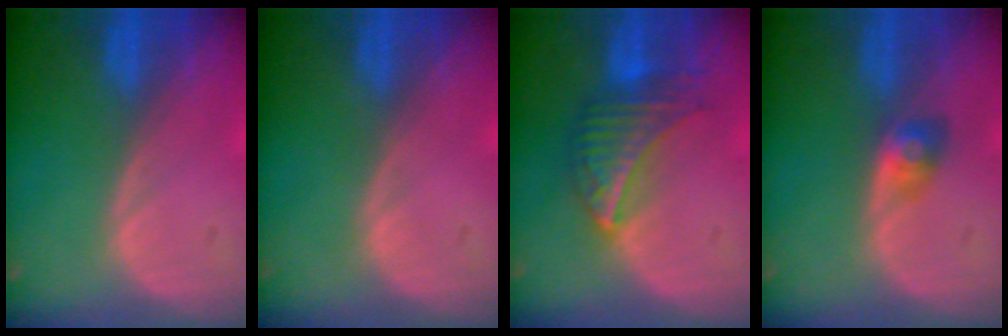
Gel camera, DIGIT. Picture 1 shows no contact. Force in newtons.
{"total": 0.0}
{"total": 6.6, "press": 6.5, "slide": 1.0}
{"total": 2.9, "press": 2.6, "slide": 1.1}